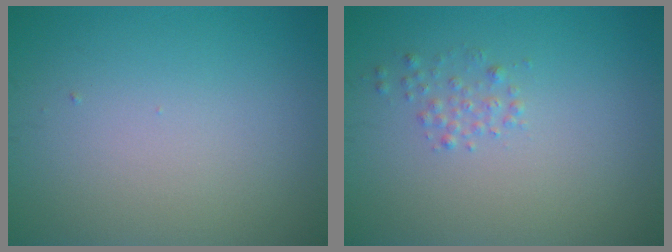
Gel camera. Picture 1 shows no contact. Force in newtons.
{"total": 1.1, "press": 1.1, "slide": 0.0}